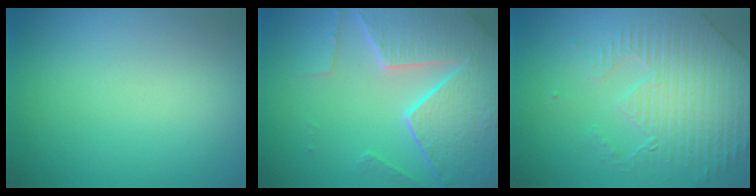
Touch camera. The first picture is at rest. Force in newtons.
{"total": 7.8, "press": 5.6, "slide": 5.4}
{"total": 4.5, "press": 3.6, "slide": 2.8}